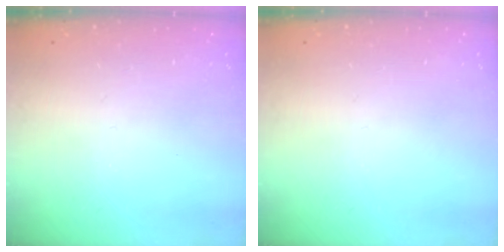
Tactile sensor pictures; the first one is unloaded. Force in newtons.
{"total": 0.0}